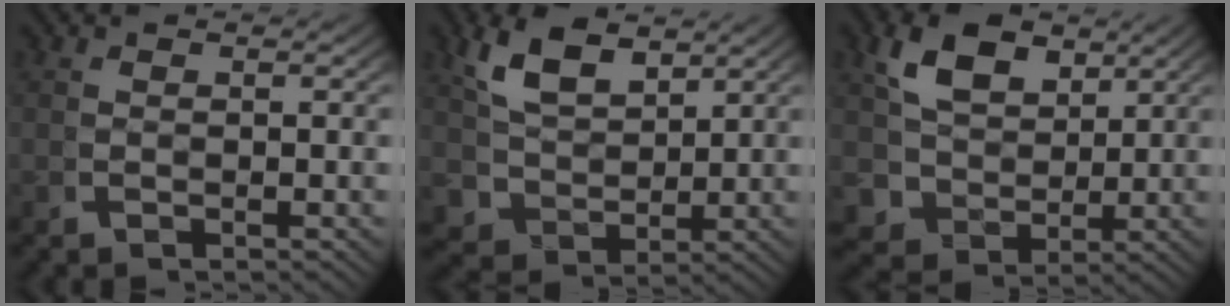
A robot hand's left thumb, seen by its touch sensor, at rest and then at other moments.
{"total": 4.7, "force": [2.4, 3.3, 2.2], "torque": [-0.068, -0.020, 0.061]}
{"total": 6.8, "force": [1.7, 5.7, 3.3], "torque": [-0.088, -0.035, 0.044]}